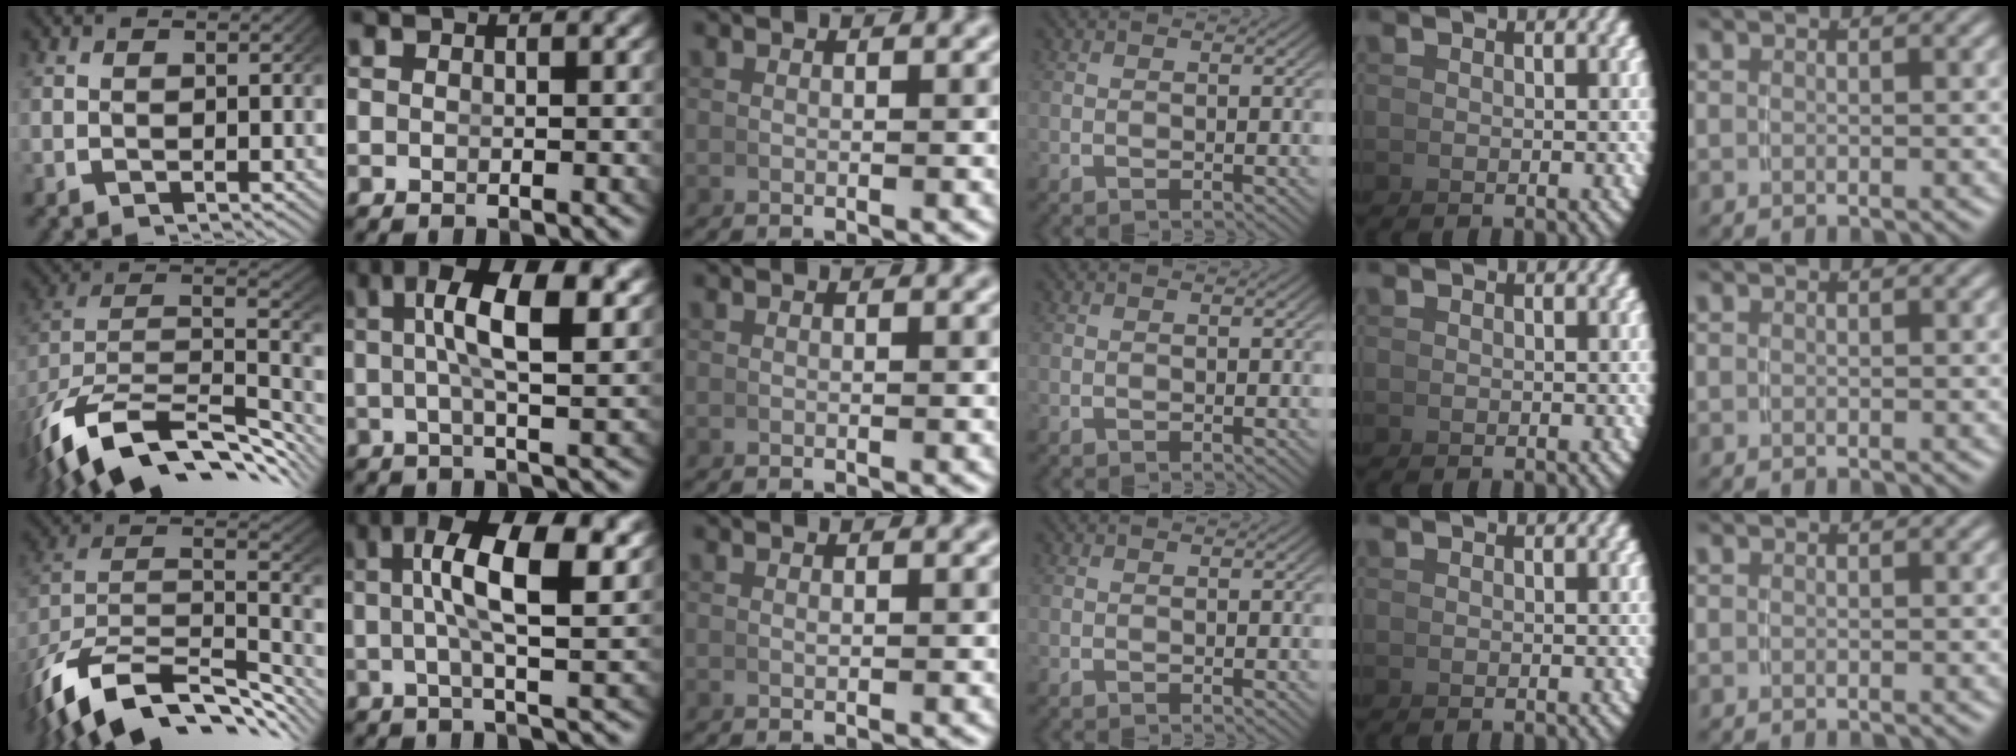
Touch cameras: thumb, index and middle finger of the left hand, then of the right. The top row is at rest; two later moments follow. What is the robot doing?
{"motion": "lift_and_place", "object": "cup"}